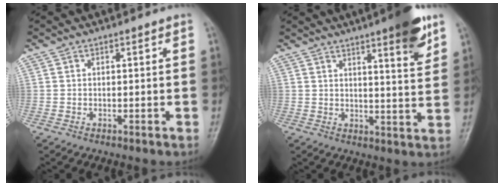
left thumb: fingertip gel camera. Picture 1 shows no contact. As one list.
[{"total": 9.9, "force": [6.0, 1.5, 7.7], "torque": [-0.092, -0.032, 0.078]}]